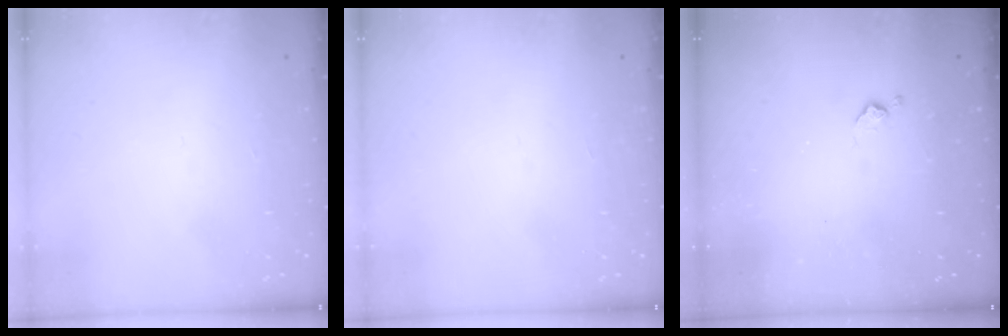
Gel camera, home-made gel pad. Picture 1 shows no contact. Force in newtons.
{"total": 0.0}
{"total": 3.8, "press": 3.8, "slide": 0.7}